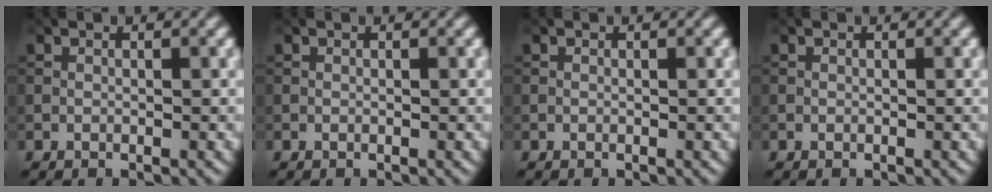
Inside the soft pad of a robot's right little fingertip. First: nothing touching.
{"total": 0.0}
{"total": 0.0}
{"total": 0.0}